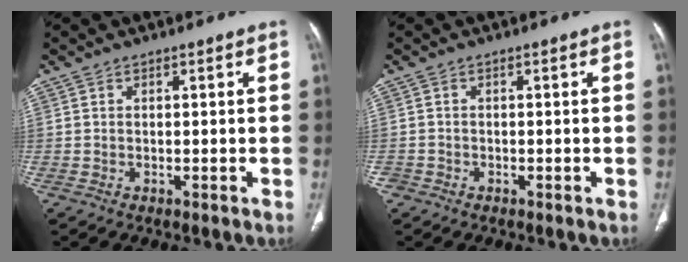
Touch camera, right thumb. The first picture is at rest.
{"total": 1.3, "force": [-0.8, 1.0, 0.0], "torque": [0.000, 0.004, -0.017]}